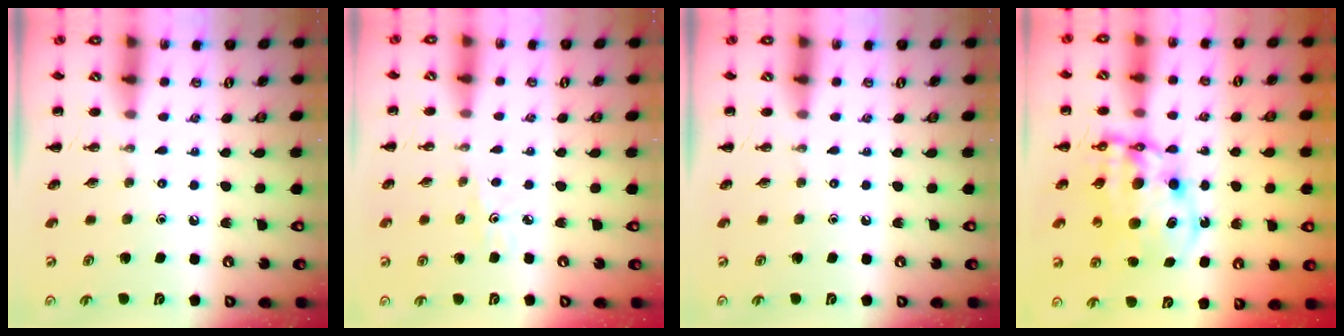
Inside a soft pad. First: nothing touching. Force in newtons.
{"total": 2.2, "press": 2.0, "slide": 0.7}
{"total": 0.0}
{"total": 10.6, "press": 10.3, "slide": 2.5}